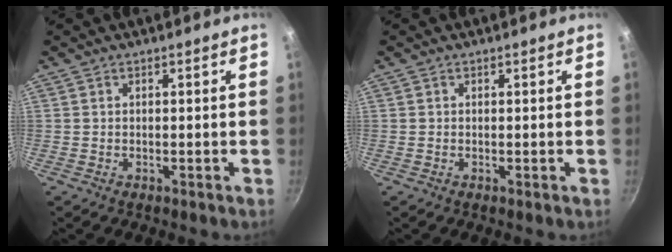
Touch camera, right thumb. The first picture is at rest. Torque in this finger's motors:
{"motor_torque": [0.23, 0.06, -0.20, -0.01, -0.03]}